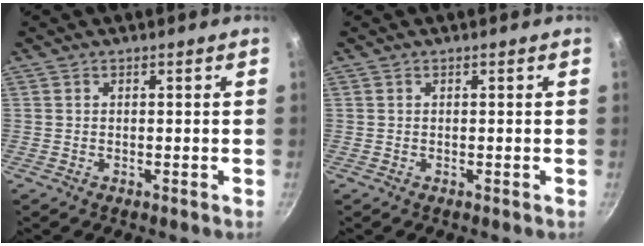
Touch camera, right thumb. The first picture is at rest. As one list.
[{"total": 0.0}]